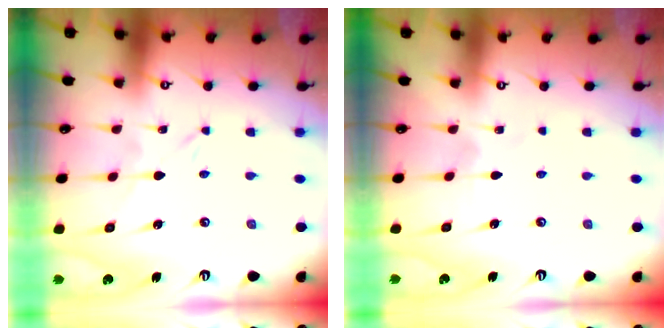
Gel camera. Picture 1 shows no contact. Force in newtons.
{"total": 2.7, "press": 2.7, "slide": 0.2}